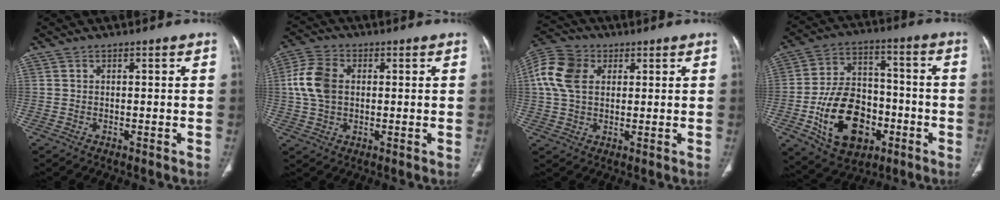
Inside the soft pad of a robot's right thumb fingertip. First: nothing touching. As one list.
[{"total": 8.8, "force": [0.8, 6.2, 6.2], "torque": [-0.133, 0.015, 0.015]}, {"total": 10.9, "force": [2.6, 7.8, 7.2], "torque": [-0.148, 0.017, 0.044]}, {"total": 19.0, "force": [-6.4, 12.8, 12.5], "torque": [-0.176, 0.036, -0.097]}]